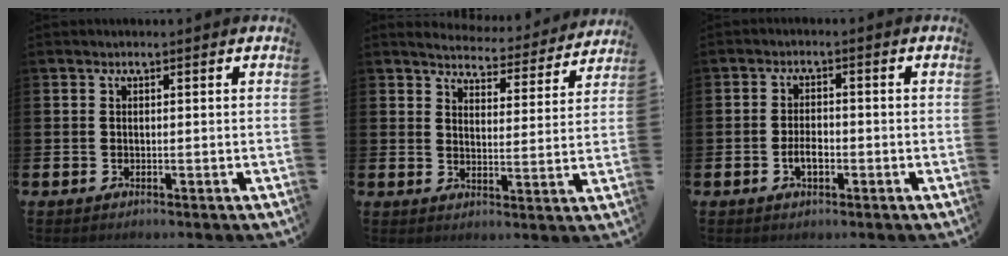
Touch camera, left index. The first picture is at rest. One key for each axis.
{"total": 4.3, "fx": 4.3, "fy": 0.7, "fz": 0.4, "tx": -0.018, "ty": -0.039, "tz": 0.069}
{"total": 2.7, "fx": -0.8, "fy": 1.4, "fz": 2.2, "tx": -0.032, "ty": 0.001, "tz": -0.018}